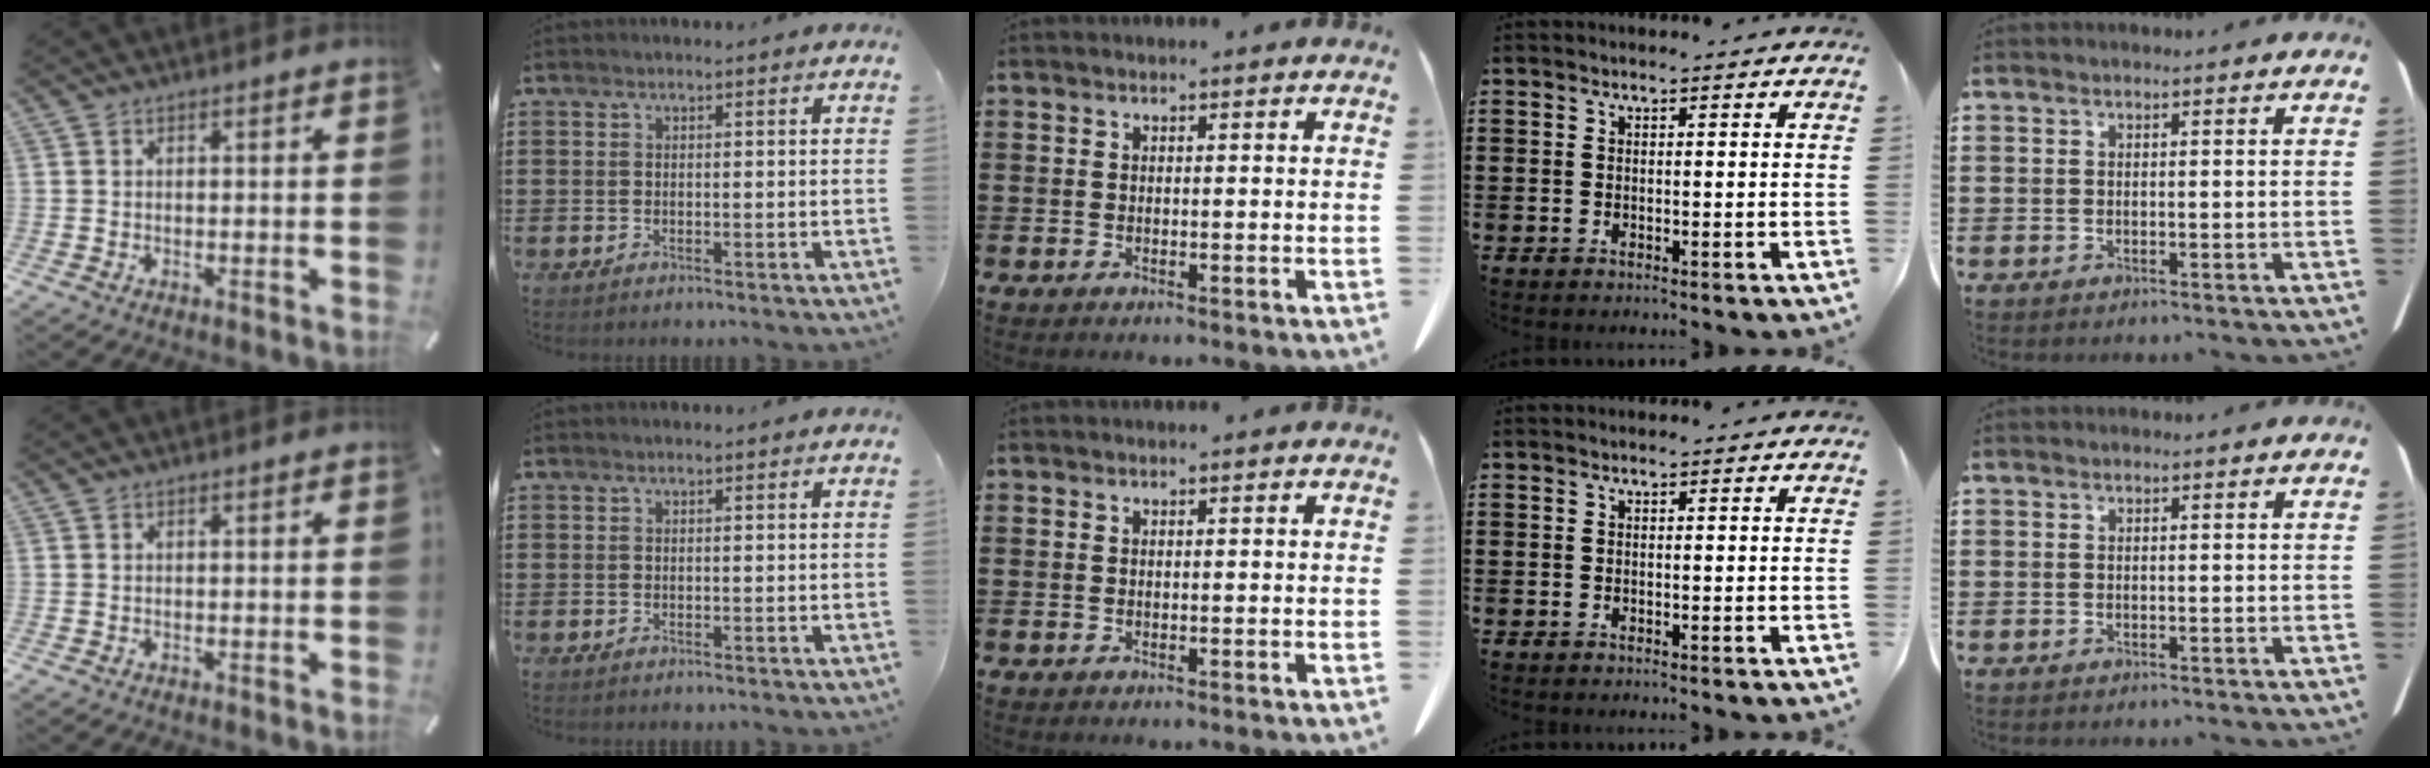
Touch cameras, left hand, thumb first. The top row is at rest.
{}